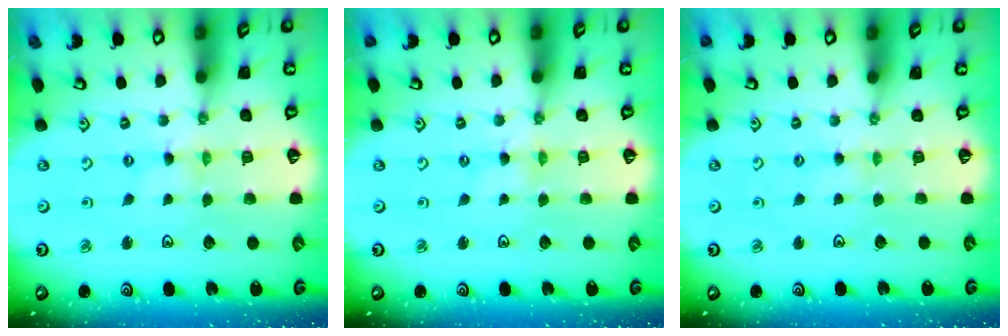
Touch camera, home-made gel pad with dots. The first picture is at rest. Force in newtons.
{"total": 0.0}
{"total": 2.1, "press": 2.0, "slide": 0.3}